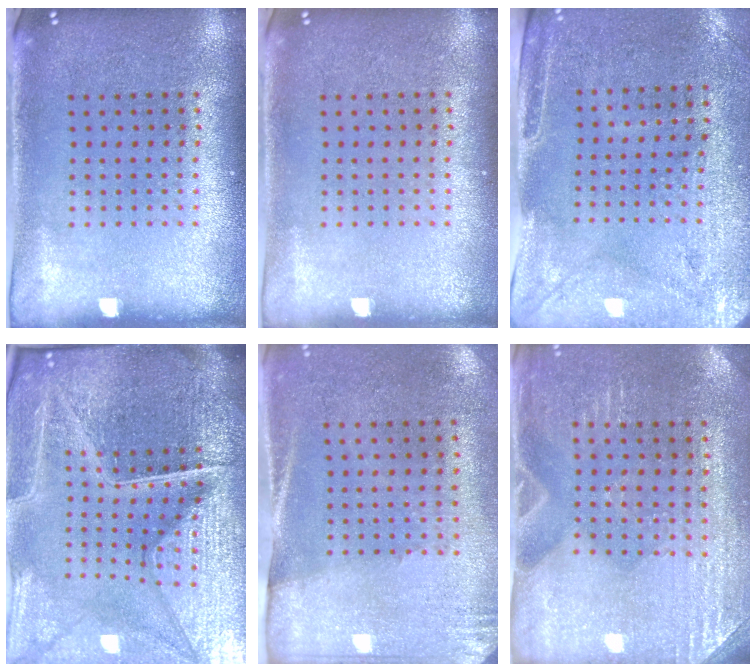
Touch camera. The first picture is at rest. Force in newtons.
{"total": 0.0}
{"total": 2.9, "press": 2.5, "slide": 1.5}
{"total": 6.6, "press": 5.9, "slide": 3.0}
{"total": 2.7, "press": 2.3, "slide": 1.4}
{"total": 2.9, "press": 2.8, "slide": 0.4}